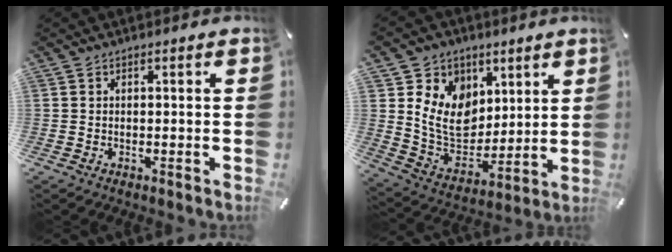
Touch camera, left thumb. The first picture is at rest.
{"total": 12.7, "force": [4.1, 10.9, 5.1], "torque": [-0.102, -0.025, 0.086]}